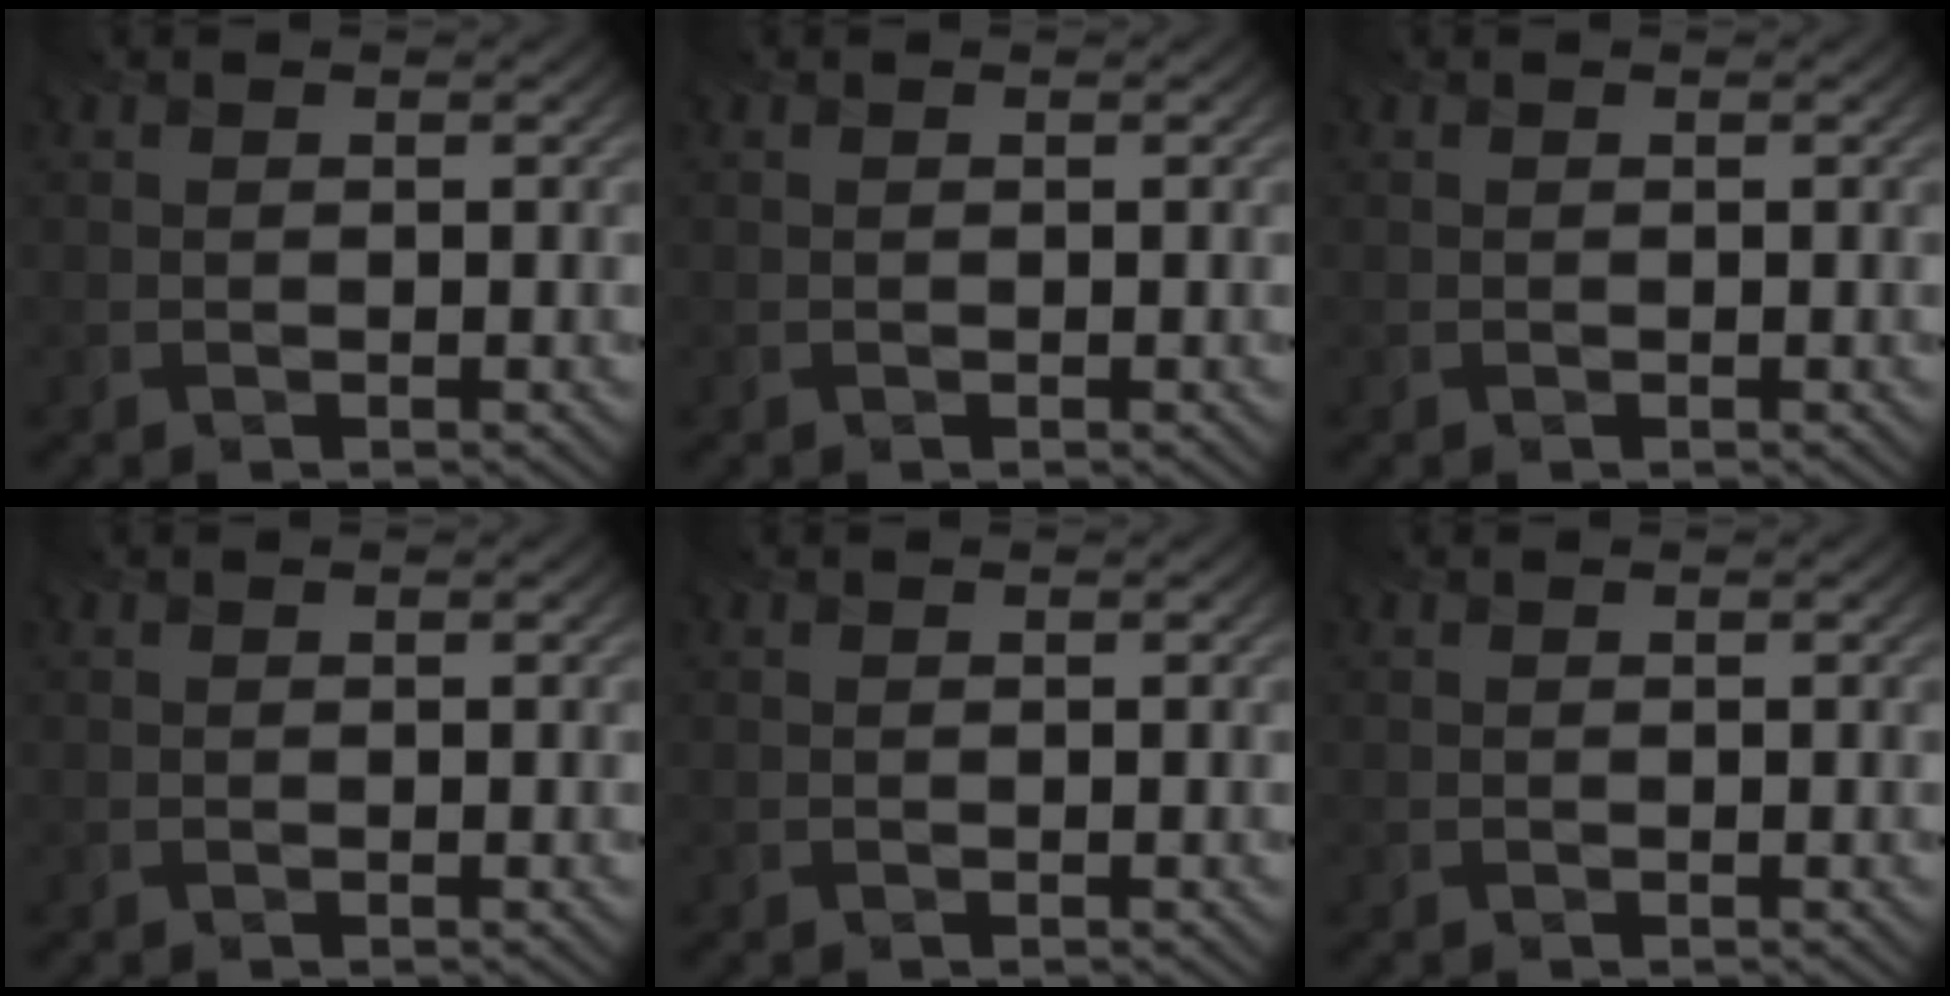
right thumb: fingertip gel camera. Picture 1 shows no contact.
{"total": 0.0}
{"total": 0.0}
{"total": 0.0}
{"total": 0.0}
{"total": 0.0}